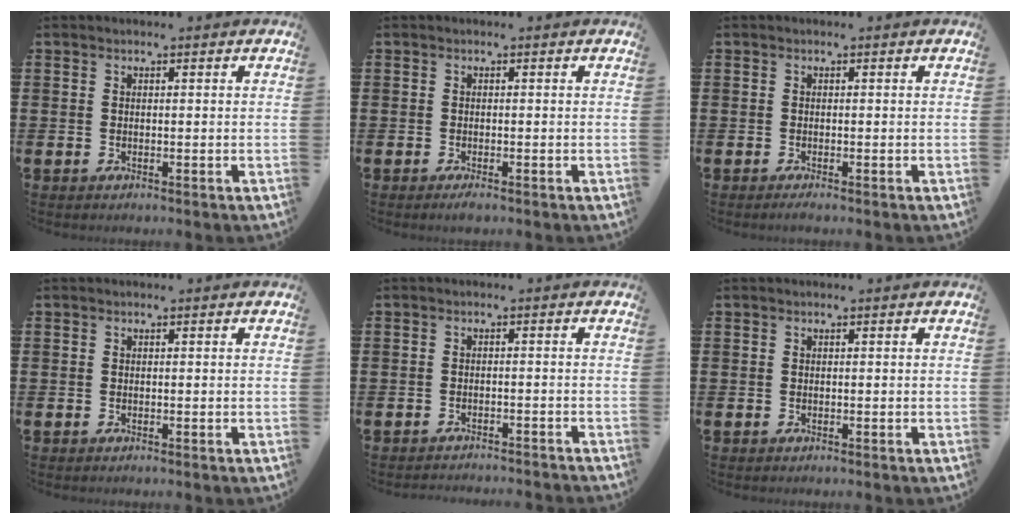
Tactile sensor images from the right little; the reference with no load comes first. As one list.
[{"total": 0.8, "force": [-0.4, 0.1, 0.6], "torque": [-0.012, -0.001, -0.008]}, {"total": 0.5, "force": [-0.3, 0.0, 0.4], "torque": [-0.007, -0.003, -0.005]}, {"total": 0.0}, {"total": 0.9, "force": [-0.9, -0.1, -0.1], "torque": [-0.002, 0.005, -0.019]}, {"total": 0.0}]